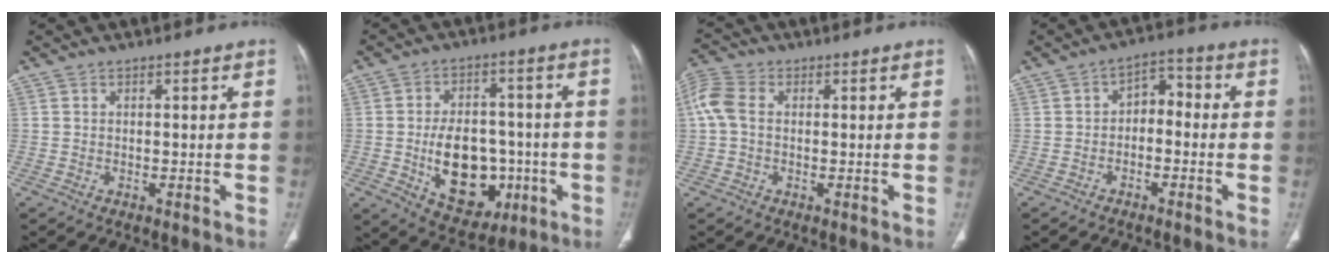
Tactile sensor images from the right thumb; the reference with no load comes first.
{"total": 15.8, "force": [-3.4, 10.6, 11.1], "torque": [-0.134, 0.018, -0.035]}
{"total": 6.3, "force": [0.5, 4.4, 4.5], "torque": [-0.117, 0.021, 0.005]}
{"total": 5.2, "force": [-1.3, 3.5, 3.6], "torque": [-0.037, 0.036, -0.032]}